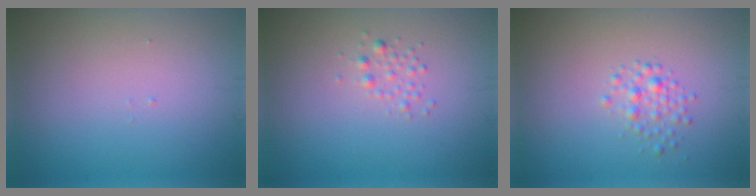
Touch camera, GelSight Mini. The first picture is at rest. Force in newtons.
{"total": 1.1, "press": 1.1, "slide": 0.0}
{"total": 1.6, "press": 1.6, "slide": 0.1}